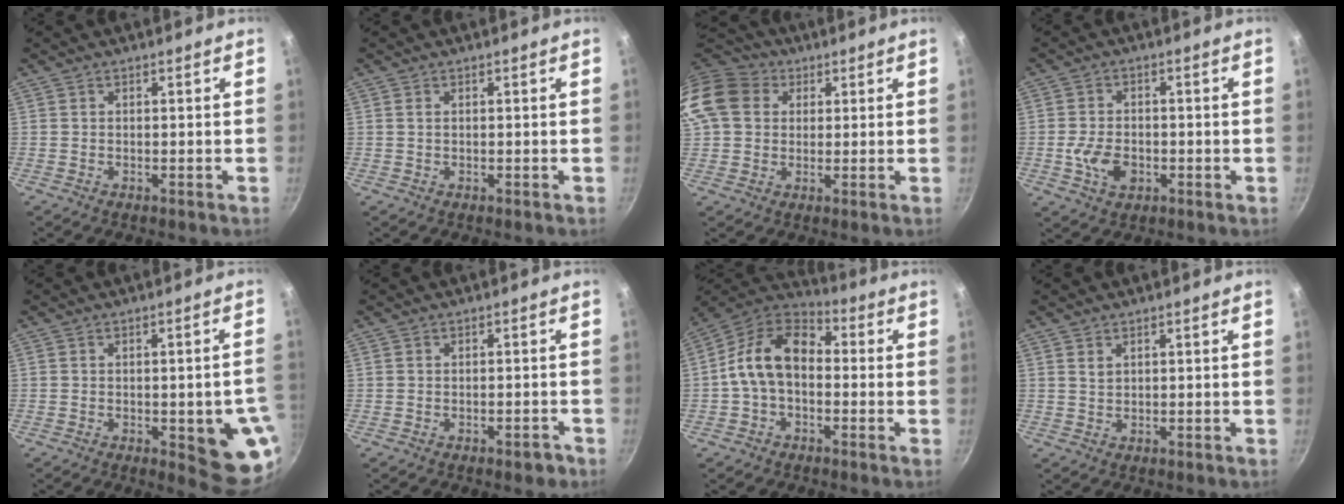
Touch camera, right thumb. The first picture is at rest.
{"total": 0.7, "force": [0.2, 0.4, 0.5], "torque": [-0.009, 0.000, 0.002]}
{"total": 15.6, "force": [4.9, 12.5, 8.0], "torque": [-0.161, 0.024, 0.079]}
{"total": 6.4, "force": [-1.6, 4.3, 4.4], "torque": [-0.076, 0.008, -0.028]}
{"total": 11.6, "force": [-2.6, 3.8, 10.6], "torque": [-0.087, 0.005, -0.027]}
{"total": 2.2, "force": [-1.5, 1.0, 1.3], "torque": [-0.008, 0.021, -0.009]}
{"total": 13.0, "force": [-0.8, 8.8, 9.5], "torque": [-0.147, 0.044, -0.035]}
{"total": 1.5, "force": [0.8, 1.0, 0.8], "torque": [-0.014, -0.002, 0.016]}